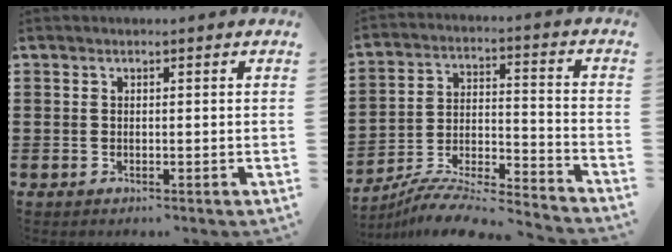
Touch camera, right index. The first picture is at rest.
{"total": 8.2, "force": [-7.7, 0.7, 2.6], "torque": [-0.047, 0.002, -0.154]}